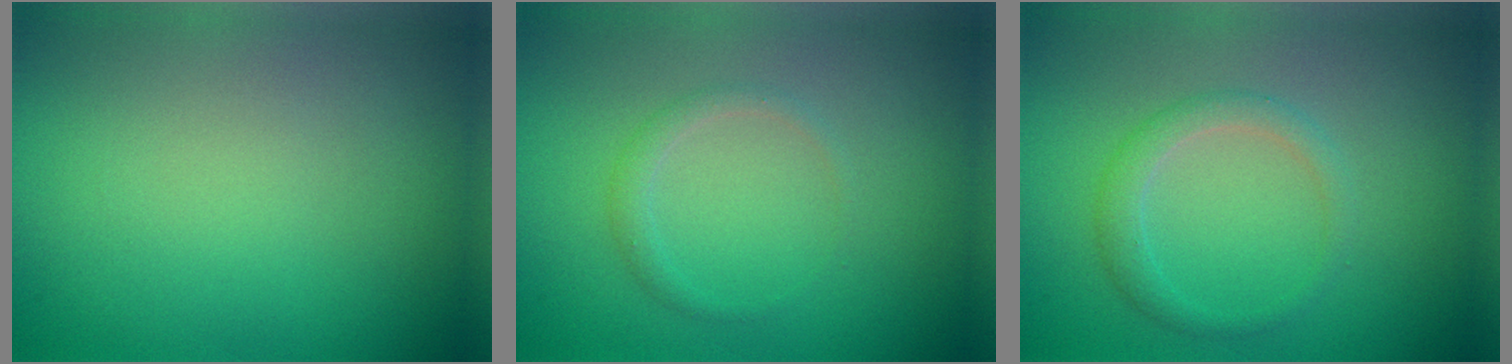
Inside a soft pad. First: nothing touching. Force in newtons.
{"total": 1.2, "press": 1.2, "slide": 0.0}
{"total": 1.9, "press": 1.9, "slide": 0.2}